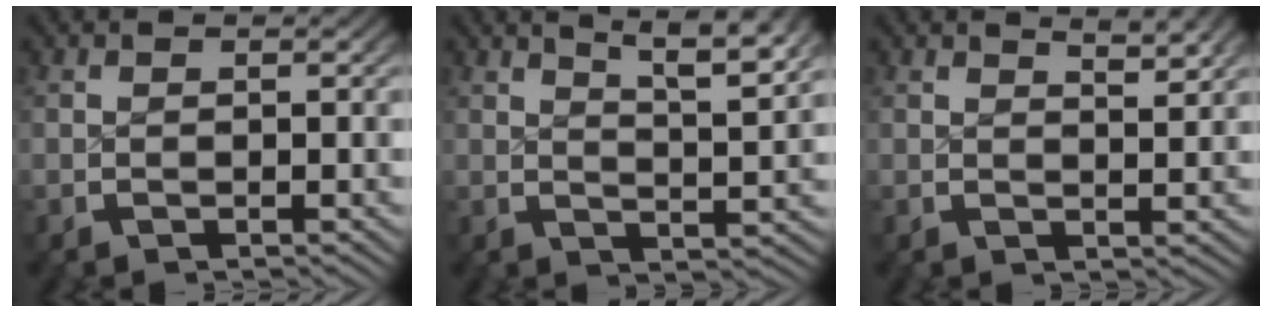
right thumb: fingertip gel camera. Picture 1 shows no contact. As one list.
[{"total": 6.5, "force": [4.0, 2.2, 4.6], "torque": [-0.056, 0.004, 0.061]}, {"total": 2.5, "force": [1.9, 0.3, 1.5], "torque": [-0.018, -0.004, 0.033]}]